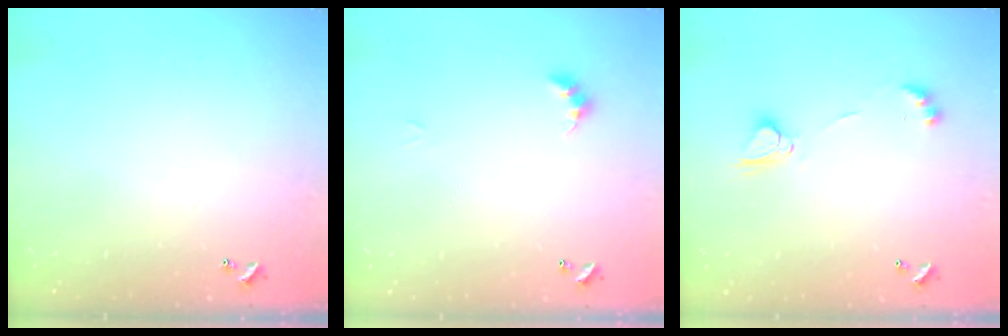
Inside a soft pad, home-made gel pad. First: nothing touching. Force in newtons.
{"total": 2.8, "press": 2.8, "slide": 0.5}
{"total": 5.4, "press": 5.4, "slide": 0.2}